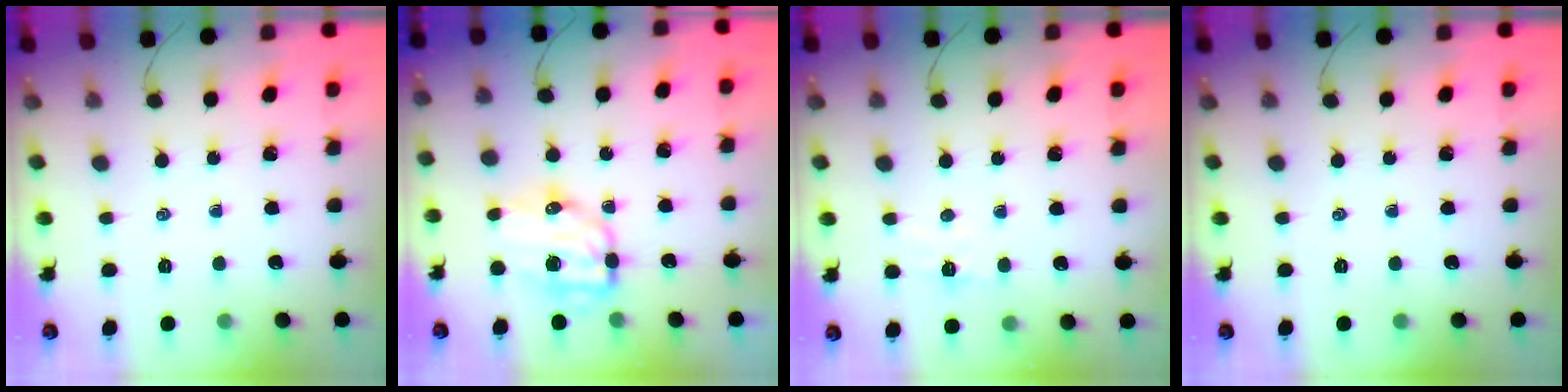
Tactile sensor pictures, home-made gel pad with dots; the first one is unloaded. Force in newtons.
{"total": 8.7, "press": 8.5, "slide": 1.8}
{"total": 5.4, "press": 5.3, "slide": 0.8}
{"total": 0.0}